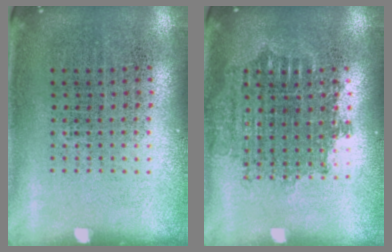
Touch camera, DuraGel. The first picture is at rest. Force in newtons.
{"total": 1.6, "press": 1.3, "slide": 1.0}